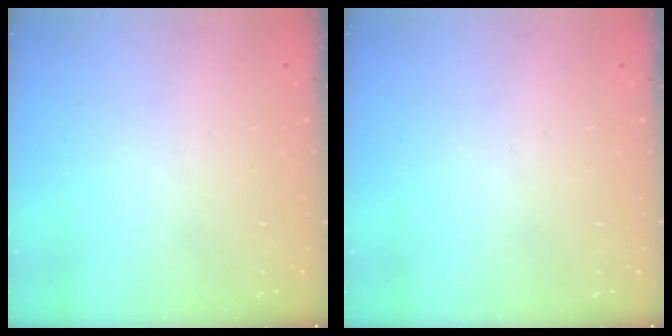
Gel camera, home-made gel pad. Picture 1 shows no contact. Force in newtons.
{"total": 0.0}